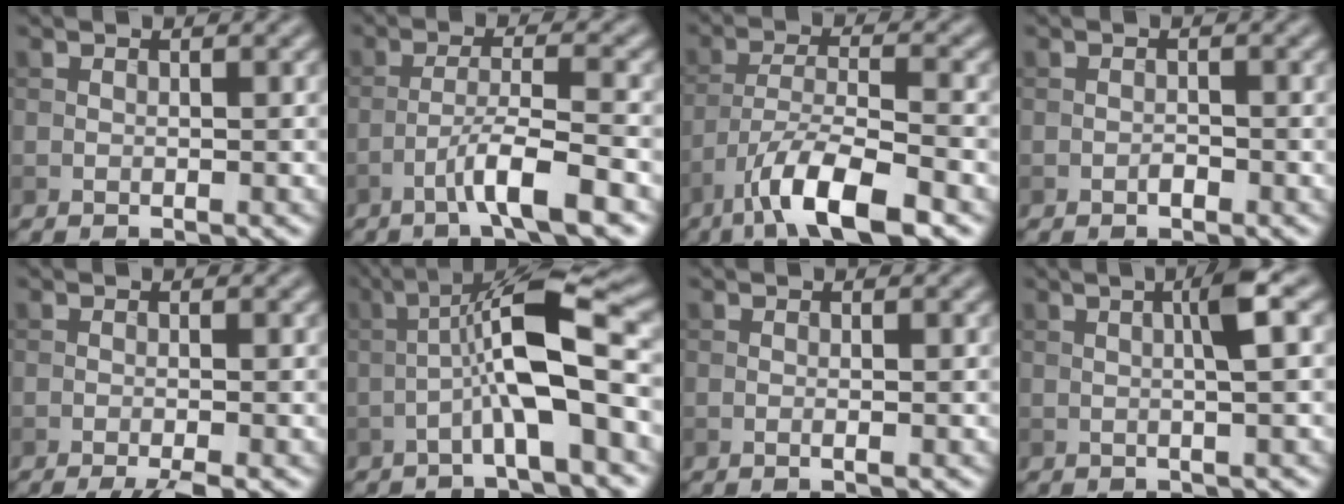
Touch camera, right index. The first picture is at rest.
{"total": 5.0, "force": [-2.9, 0.4, 4.1], "torque": [-0.068, 0.010, -0.057]}
{"total": 8.3, "force": [-5.2, 2.1, 6.1], "torque": [-0.104, 0.002, -0.098]}
{"total": 0.8, "force": [-0.5, 0.4, 0.5], "torque": [-0.006, 0.001, -0.009]}
{"total": 2.9, "force": [-1.9, 0.3, 2.2], "torque": [-0.030, 0.001, -0.036]}
{"total": 8.3, "force": [-1.8, 1.4, 8.0], "torque": [-0.132, 0.032, -0.042]}
{"total": 0.7, "force": [-0.2, 0.1, 0.7], "torque": [-0.010, -0.002, -0.004]}
{"total": 3.2, "force": [0.5, 0.3, 3.1], "torque": [-0.049, 0.009, 0.005]}